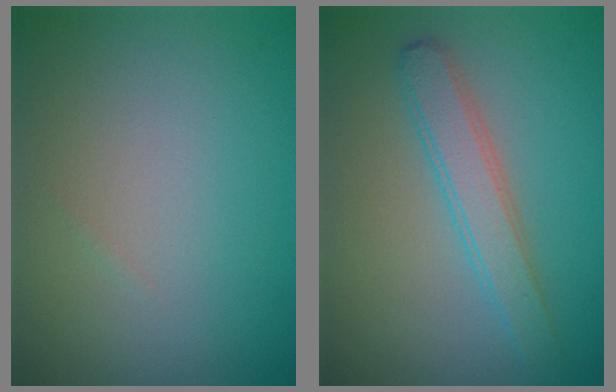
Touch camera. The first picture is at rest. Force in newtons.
{"total": 3.1, "press": 3.1, "slide": 0.1}